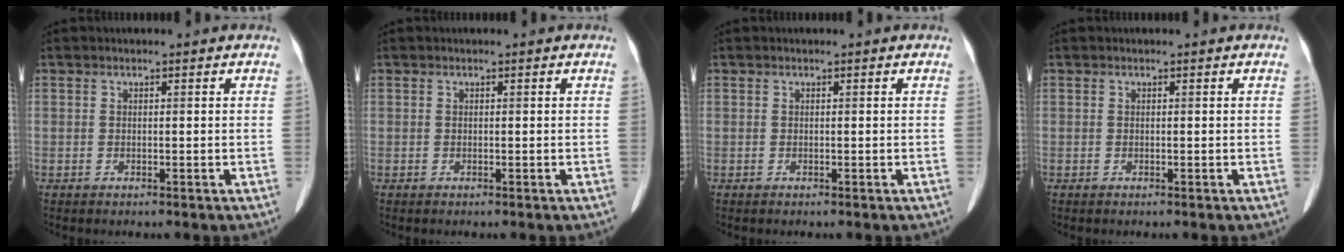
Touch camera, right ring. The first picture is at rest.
{"total": 0.0}
{"total": 0.0}
{"total": 0.0}